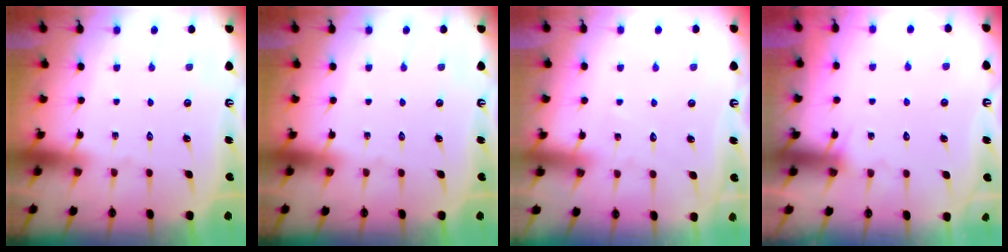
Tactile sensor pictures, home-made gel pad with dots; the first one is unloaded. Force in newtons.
{"total": 0.0}
{"total": 2.6, "press": 2.6, "slide": 0.3}
{"total": 5.6, "press": 5.5, "slide": 0.4}